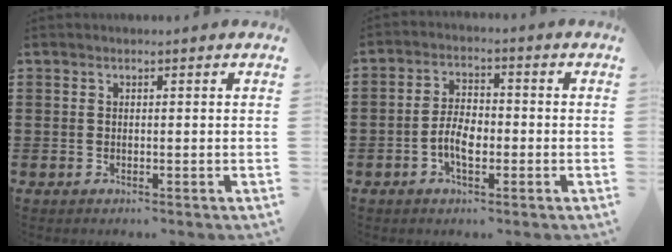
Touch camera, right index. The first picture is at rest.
{"total": 5.2, "force": [-1.6, 2.7, 4.2], "torque": [-0.094, 0.001, -0.034]}